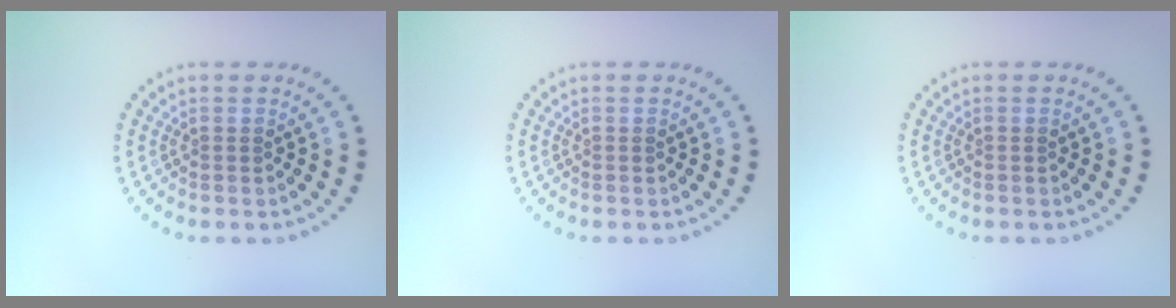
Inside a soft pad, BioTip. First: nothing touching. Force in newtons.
{"total": 0.0}
{"total": 0.0}